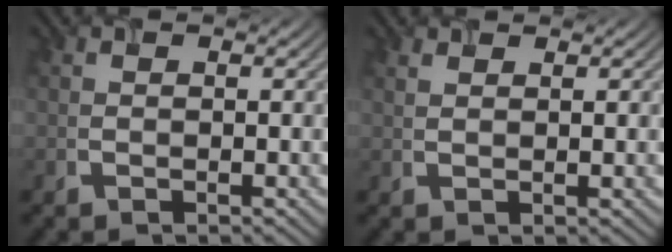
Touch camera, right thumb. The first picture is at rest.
{"total": 1.3, "force": [1.1, 0.2, 0.6], "torque": [-0.013, -0.002, 0.025]}